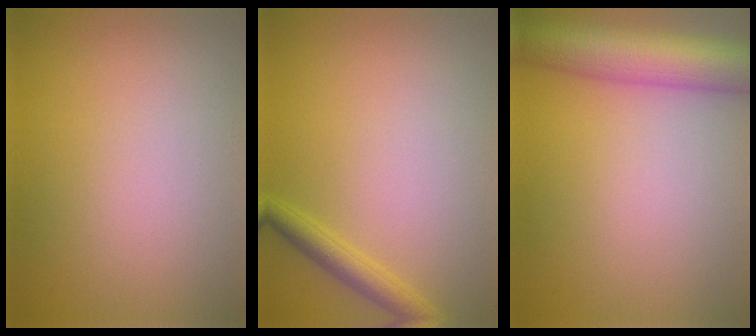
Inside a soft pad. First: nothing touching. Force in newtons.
{"total": 2.1, "press": 2.1, "slide": 0.1}
{"total": 8.4, "press": 8.4, "slide": 0.3}